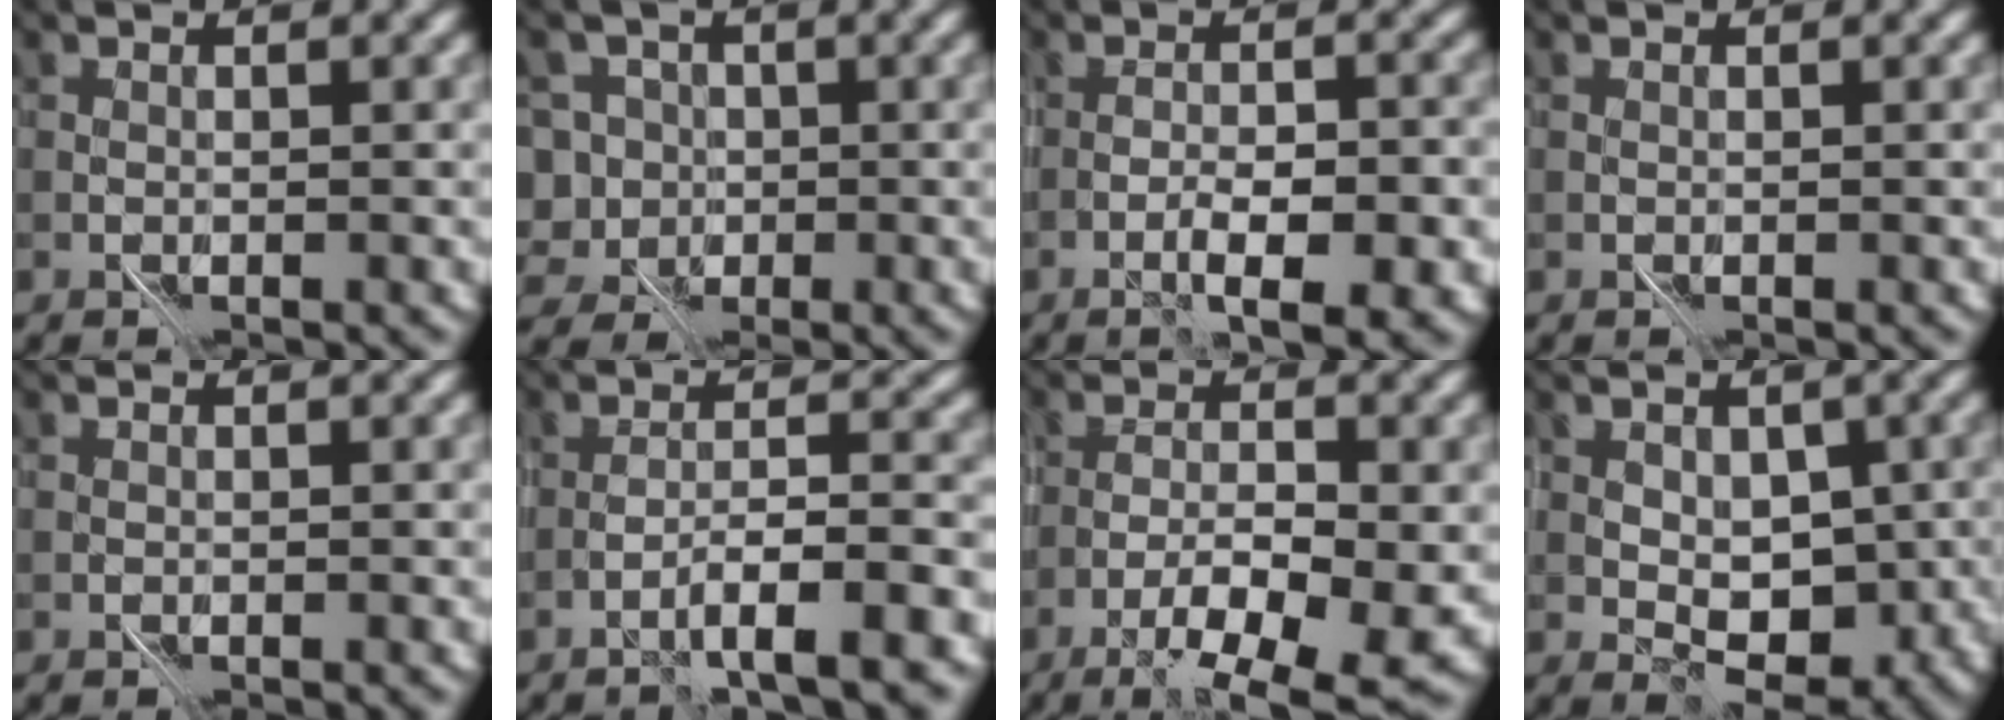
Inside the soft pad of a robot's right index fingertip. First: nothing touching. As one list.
[{"total": 7.8, "force": [-0.8, 7.4, 2.4], "torque": [-0.054, 0.027, -0.053]}, {"total": 3.3, "force": [-1.1, 0.5, 3.0], "torque": [-0.047, 0.003, -0.017]}, {"total": 0.0}, {"total": 0.0}, {"total": 2.6, "force": [-1.5, -0.3, 2.1], "torque": [-0.029, 0.019, -0.033]}, {"total": 5.9, "force": [-3.0, 1.0, 5.0], "torque": [-0.077, -0.002, -0.049]}, {"total": 3.8, "force": [0.6, 2.4, 2.9], "torque": [-0.034, -0.004, 0.012]}]